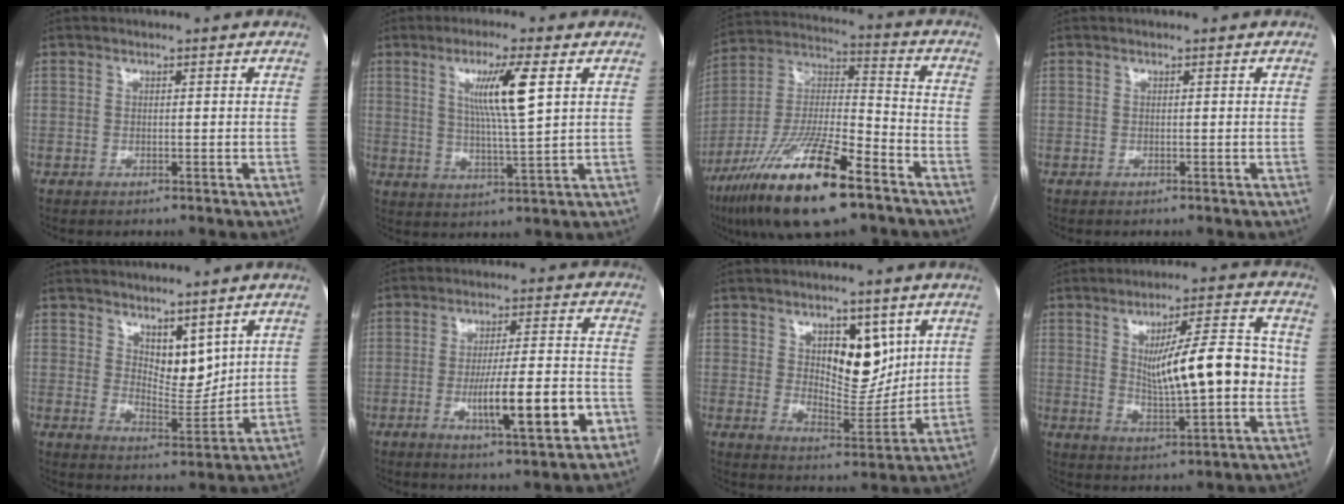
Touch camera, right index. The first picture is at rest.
{"total": 8.7, "force": [3.0, -0.2, 8.1], "torque": [-0.147, -0.006, 0.053]}
{"total": 20.6, "force": [-12.6, 3.8, 15.8], "torque": [-0.320, -0.026, -0.226]}
{"total": 0.0}
{"total": 6.6, "force": [4.2, 3.1, 4.0], "torque": [-0.065, -0.011, 0.084]}
{"total": 12.6, "force": [-4.3, 1.5, 11.8], "torque": [-0.188, -0.001, -0.060]}
{"total": 10.1, "force": [4.1, 4.9, 7.8], "torque": [-0.115, -0.003, 0.075]}
{"total": 15.0, "force": [1.6, 2.8, 14.7], "torque": [-0.227, 0.011, 0.027]}